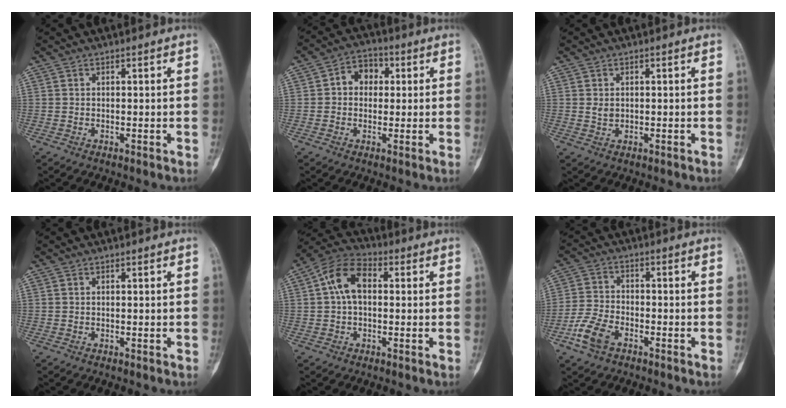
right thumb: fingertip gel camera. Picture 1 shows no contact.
{"total": 6.3, "force": [1.0, 5.1, 3.6], "torque": [-0.030, 0.014, 0.006]}
{"total": 1.4, "force": [0.2, 1.1, 0.9], "torque": [-0.015, -0.001, 0.007]}
{"total": 0.0}
{"total": 9.3, "force": [1.4, 5.7, 7.2], "torque": [-0.132, 0.029, 0.016]}
{"total": 7.1, "force": [-3.9, 4.0, 4.5], "torque": [-0.097, 0.015, -0.078]}